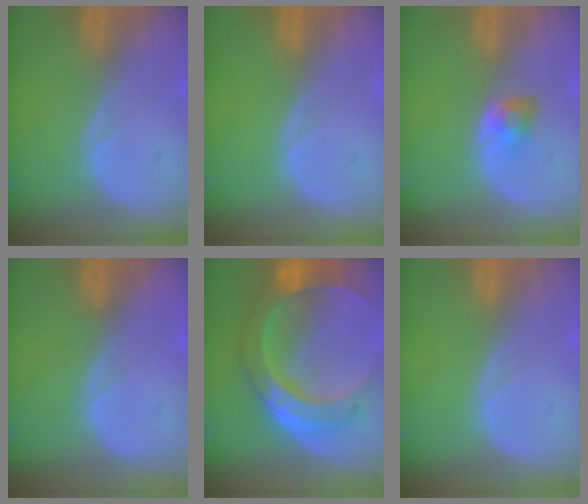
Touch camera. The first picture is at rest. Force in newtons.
{"total": 0.0}
{"total": 2.6, "press": 2.4, "slide": 1.0}
{"total": 0.6, "press": 0.6, "slide": 0.2}
{"total": 10.8, "press": 10.7, "slide": 1.1}
{"total": 0.0}